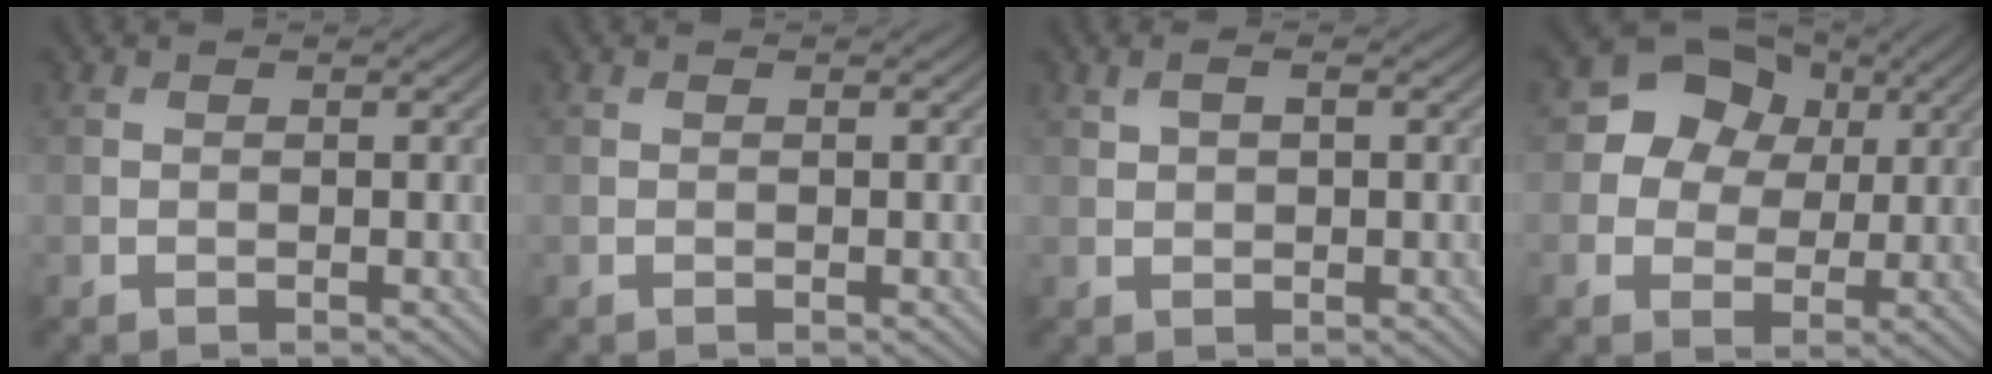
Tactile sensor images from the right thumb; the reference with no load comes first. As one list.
[{"total": 0.0}, {"total": 2.0, "force": [0.8, 1.0, 1.6], "torque": [-0.035, 0.002, 0.016]}, {"total": 9.5, "force": [2.9, 8.1, 4.1], "torque": [-0.087, 0.030, 0.033]}]